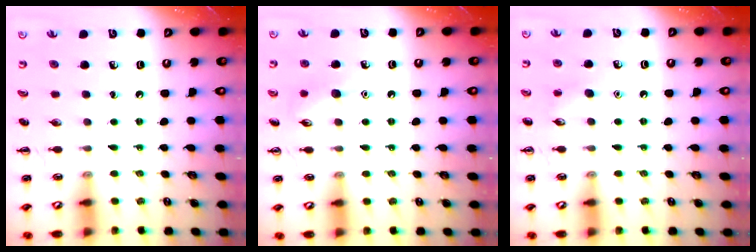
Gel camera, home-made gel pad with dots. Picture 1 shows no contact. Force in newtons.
{"total": 7.5, "press": 7.3, "slide": 1.6}
{"total": 5.5, "press": 5.3, "slide": 1.4}